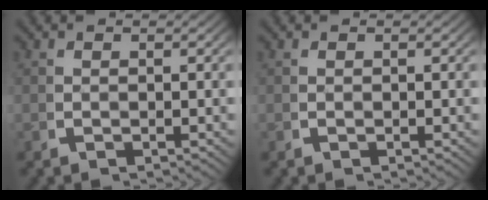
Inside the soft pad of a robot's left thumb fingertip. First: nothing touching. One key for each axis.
{"total": 0.0}